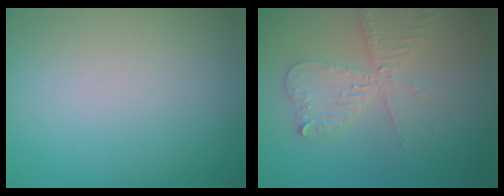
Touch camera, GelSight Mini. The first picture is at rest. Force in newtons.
{"total": 4.1, "press": 3.6, "slide": 2.1}